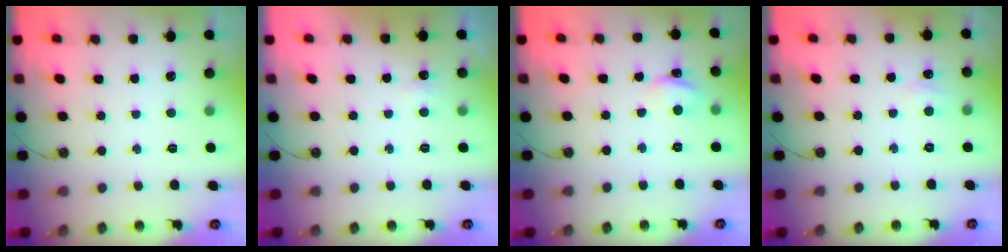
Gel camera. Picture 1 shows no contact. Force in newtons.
{"total": 2.8, "press": 2.7, "slide": 0.6}
{"total": 3.4, "press": 3.4, "slide": 0.5}
{"total": 5.5, "press": 5.4, "slide": 0.8}